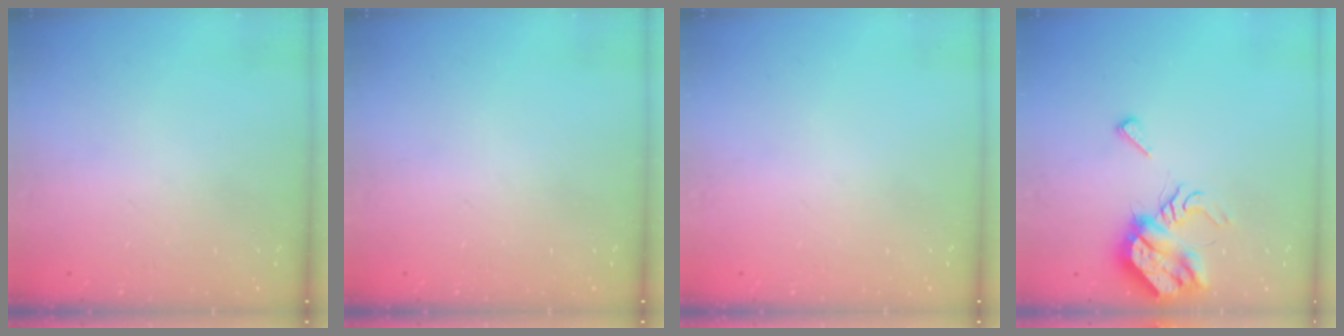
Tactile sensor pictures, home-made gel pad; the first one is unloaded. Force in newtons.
{"total": 0.0}
{"total": 0.0}
{"total": 9.9, "press": 9.8, "slide": 1.1}